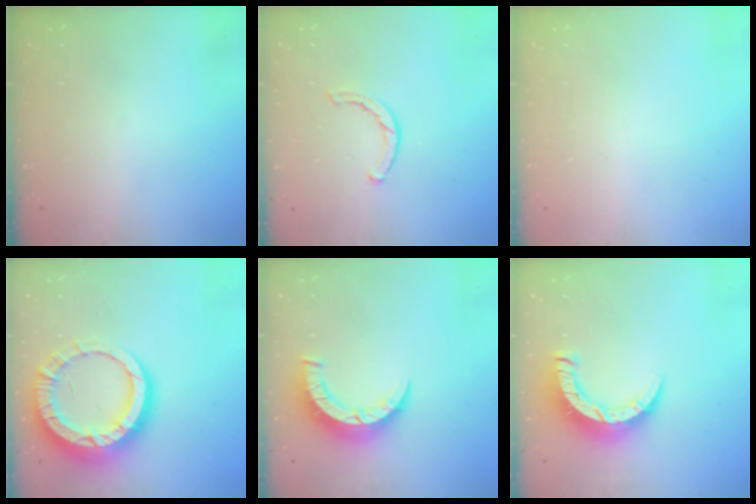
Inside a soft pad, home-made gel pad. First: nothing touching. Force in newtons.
{"total": 1.9, "press": 1.9, "slide": 0.3}
{"total": 0.0}
{"total": 15.5, "press": 15.5, "slide": 1.3}
{"total": 6.8, "press": 6.8, "slide": 0.6}
{"total": 9.9, "press": 9.9, "slide": 0.6}